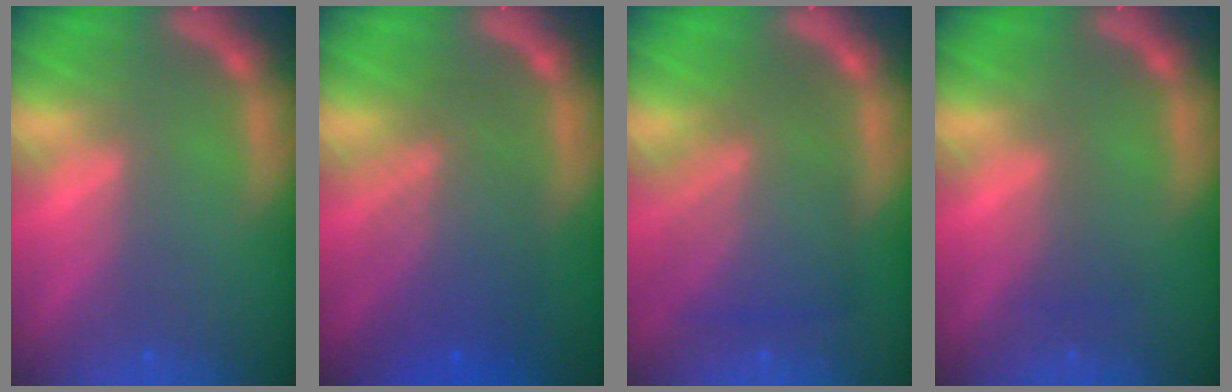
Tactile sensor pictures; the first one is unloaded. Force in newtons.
{"total": 7.0}
{"total": 7.6}
{"total": 1.5}